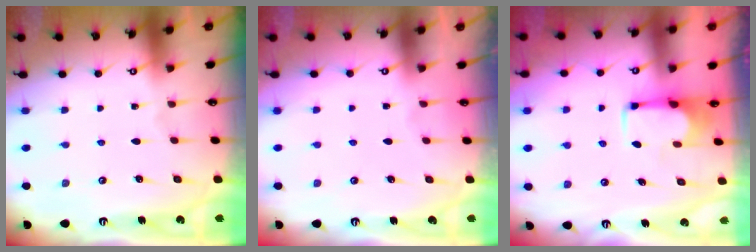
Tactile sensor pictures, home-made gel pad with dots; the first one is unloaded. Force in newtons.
{"total": 1.5, "press": 1.4, "slide": 0.7}
{"total": 1.9, "press": 1.8, "slide": 0.7}